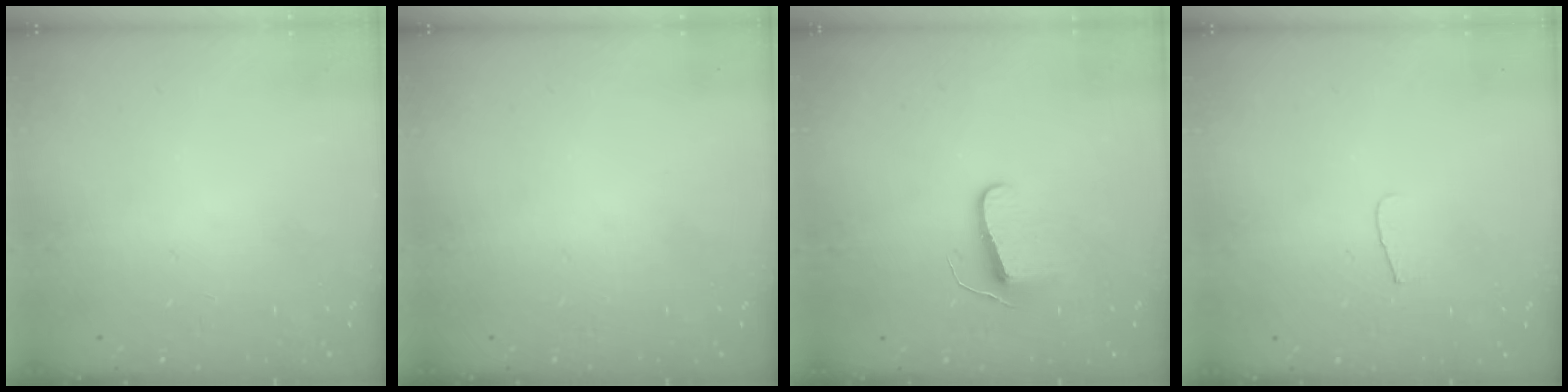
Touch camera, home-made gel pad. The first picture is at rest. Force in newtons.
{"total": 0.0}
{"total": 7.5, "press": 7.4, "slide": 0.6}
{"total": 3.8, "press": 3.8, "slide": 0.4}